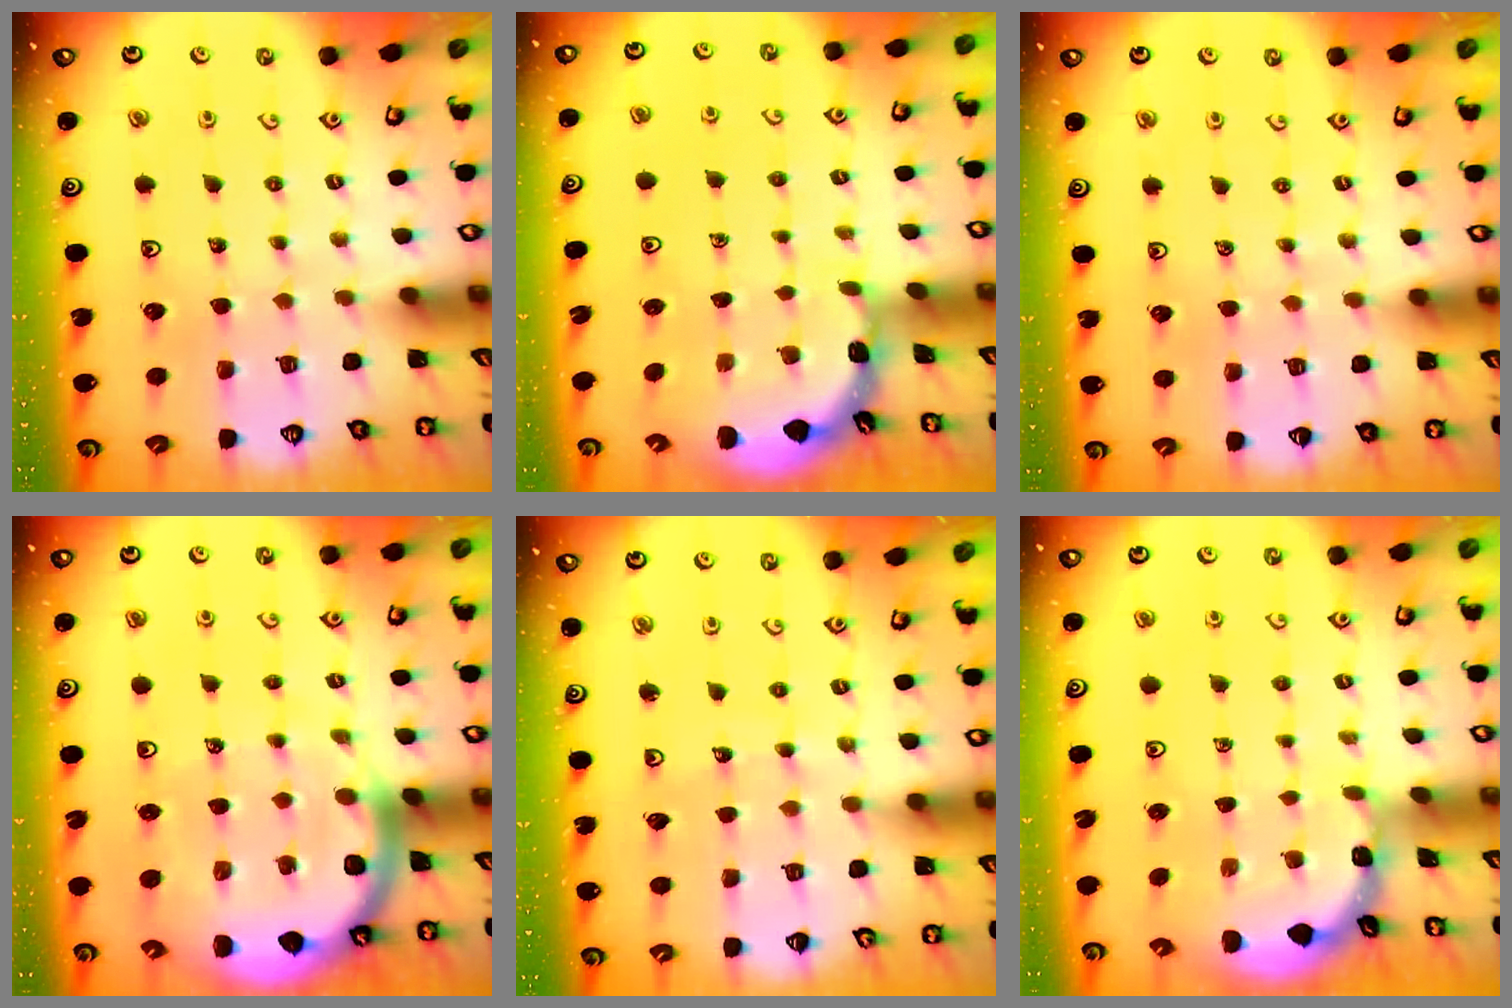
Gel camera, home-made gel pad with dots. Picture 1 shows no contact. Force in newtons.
{"total": 1.8, "press": 1.8, "slide": 0.1}
{"total": 2.1, "press": 2.0, "slide": 0.5}
{"total": 11.7, "press": 11.6, "slide": 1.4}
{"total": 7.2, "press": 7.1, "slide": 0.7}
{"total": 1.3, "press": 1.3, "slide": 0.1}